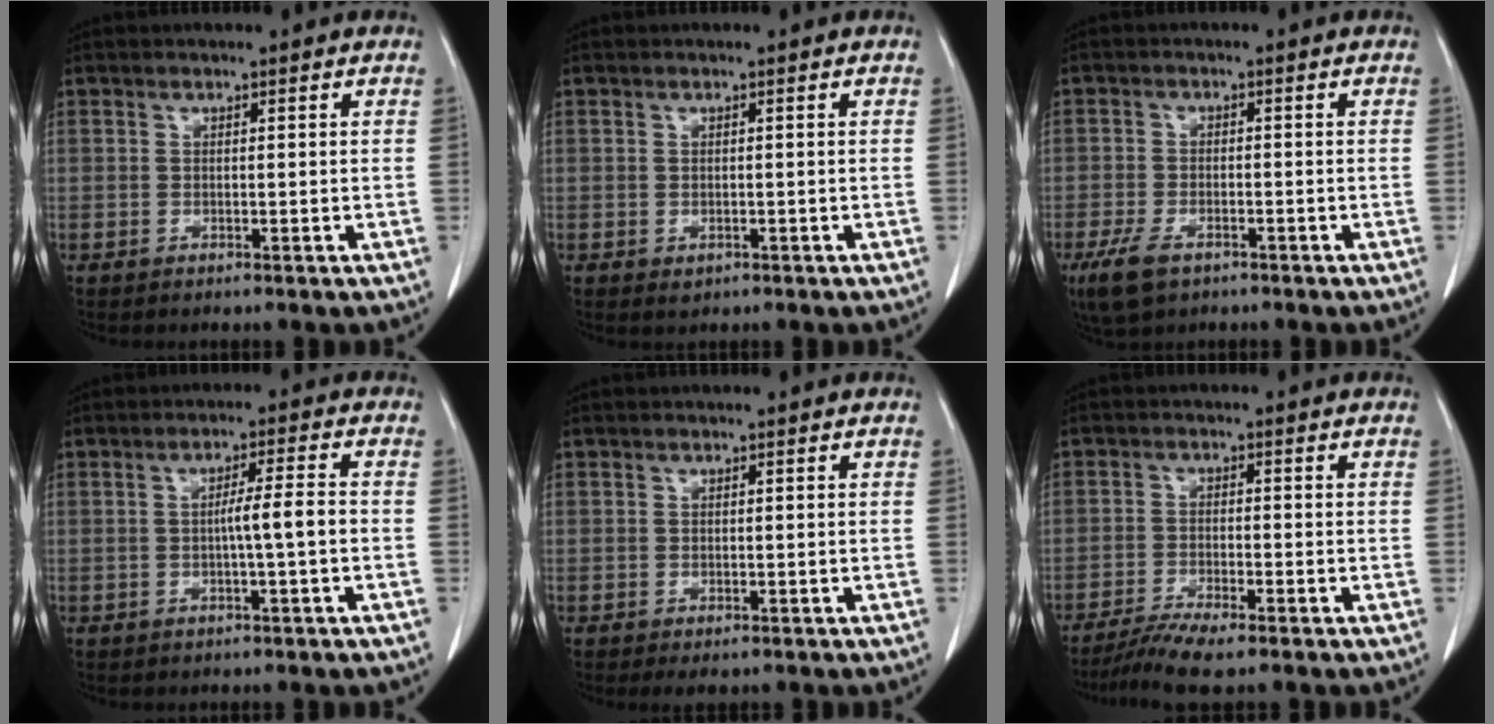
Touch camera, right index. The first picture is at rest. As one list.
[{"total": 1.0, "force": [-0.4, 0.7, 0.5], "torque": [-0.008, 0.000, 0.000]}, {"total": 5.2, "force": [-3.2, 2.6, 3.2], "torque": [-0.071, -0.006, -0.052]}, {"total": 4.0, "force": [-0.8, -0.4, 3.9], "torque": [-0.062, 0.004, -0.013]}, {"total": 1.8, "force": [-1.2, 1.1, 0.9], "torque": [-0.007, 0.001, -0.009]}, {"total": 6.0, "force": [-4.8, 0.0, 3.6], "torque": [-0.063, -0.018, -0.086]}]